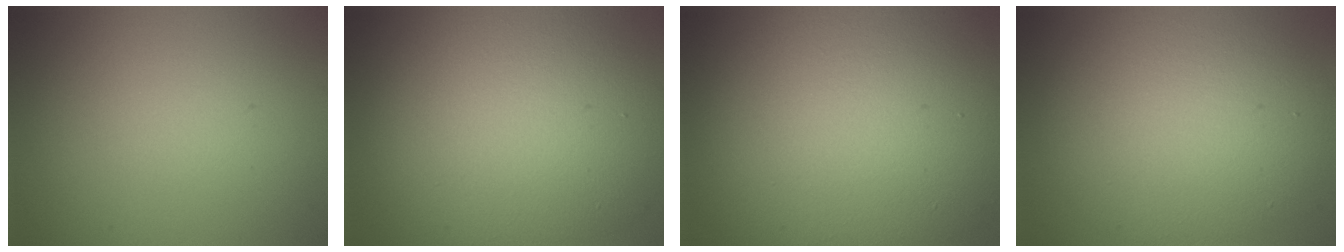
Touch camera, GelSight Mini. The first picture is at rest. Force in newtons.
{"total": 12.4, "press": 12.3, "slide": 1.1}
{"total": 15.3, "press": 15.3, "slide": 1.1}
{"total": 8.8, "press": 8.8, "slide": 0.6}